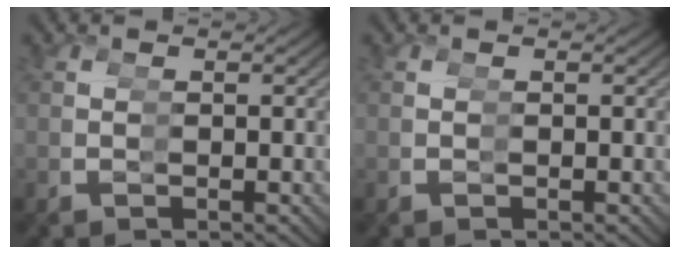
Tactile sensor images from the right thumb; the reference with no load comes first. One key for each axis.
{"total": 0.0}